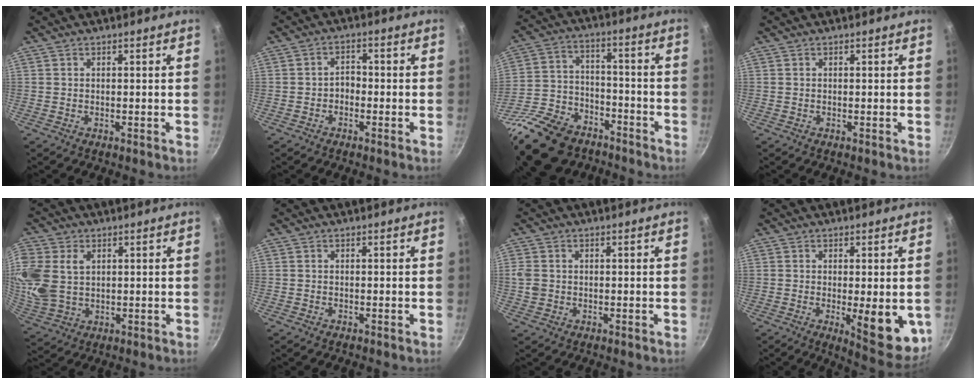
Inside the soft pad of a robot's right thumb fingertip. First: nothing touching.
{"total": 2.7, "force": [-1.1, 2.0, 1.5], "torque": [-0.006, 0.018, -0.021]}
{"total": 22.3, "force": [-15.3, 12.5, 10.4], "torque": [-0.184, 0.068, -0.258]}
{"total": 0.0}
{"total": 13.9, "force": [2.8, 10.3, 8.9], "torque": [-0.206, -0.003, 0.063]}
{"total": 0.0}
{"total": 3.1, "force": [-0.1, 2.7, 1.6], "torque": [-0.029, 0.003, -0.002]}
{"total": 10.9, "force": [-1.7, 3.4, 10.2], "torque": [-0.107, -0.013, -0.012]}